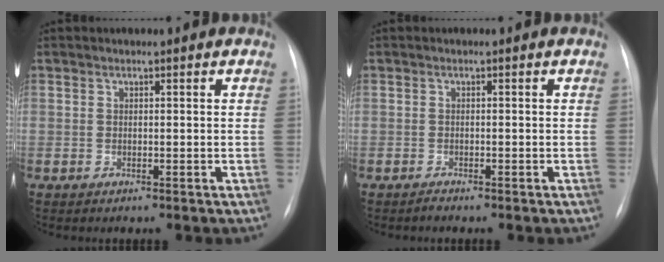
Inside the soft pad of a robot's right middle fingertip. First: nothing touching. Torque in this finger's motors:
{"motor_torque": [0.24, -0.17, 0.00, 0.00]}